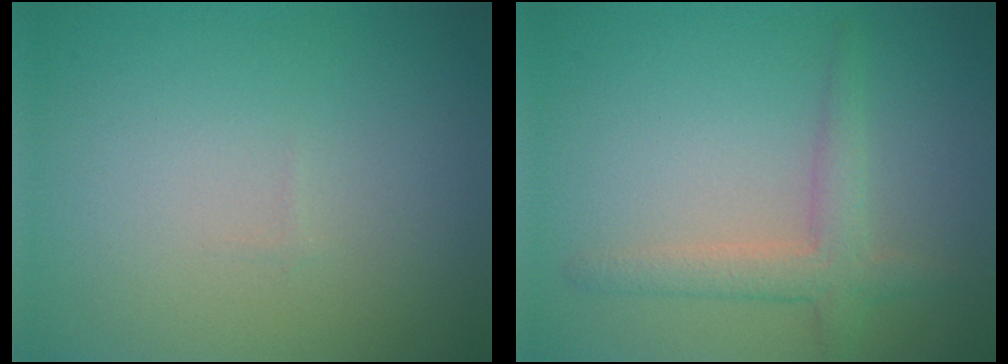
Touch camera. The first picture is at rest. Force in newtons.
{"total": 2.9, "press": 2.8, "slide": 0.1}